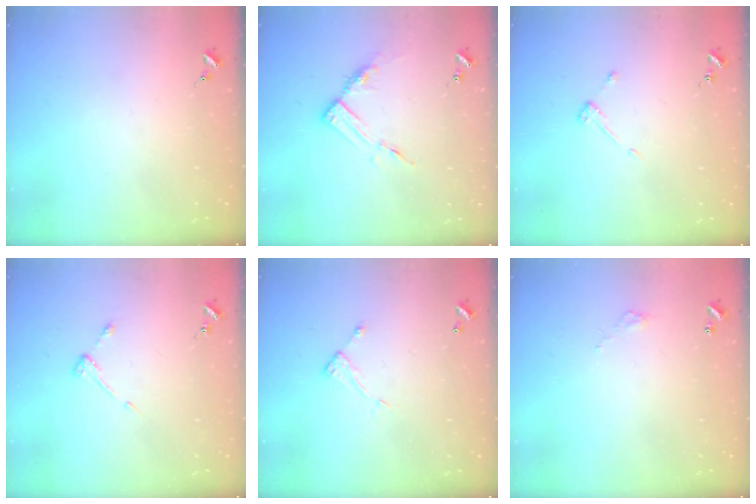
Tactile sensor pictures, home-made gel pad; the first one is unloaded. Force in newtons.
{"total": 8.8, "press": 8.8, "slide": 0.6}
{"total": 3.6, "press": 3.5, "slide": 0.6}
{"total": 3.2, "press": 3.1, "slide": 0.5}
{"total": 5.0, "press": 5.0, "slide": 0.4}
{"total": 2.8, "press": 2.8, "slide": 0.2}